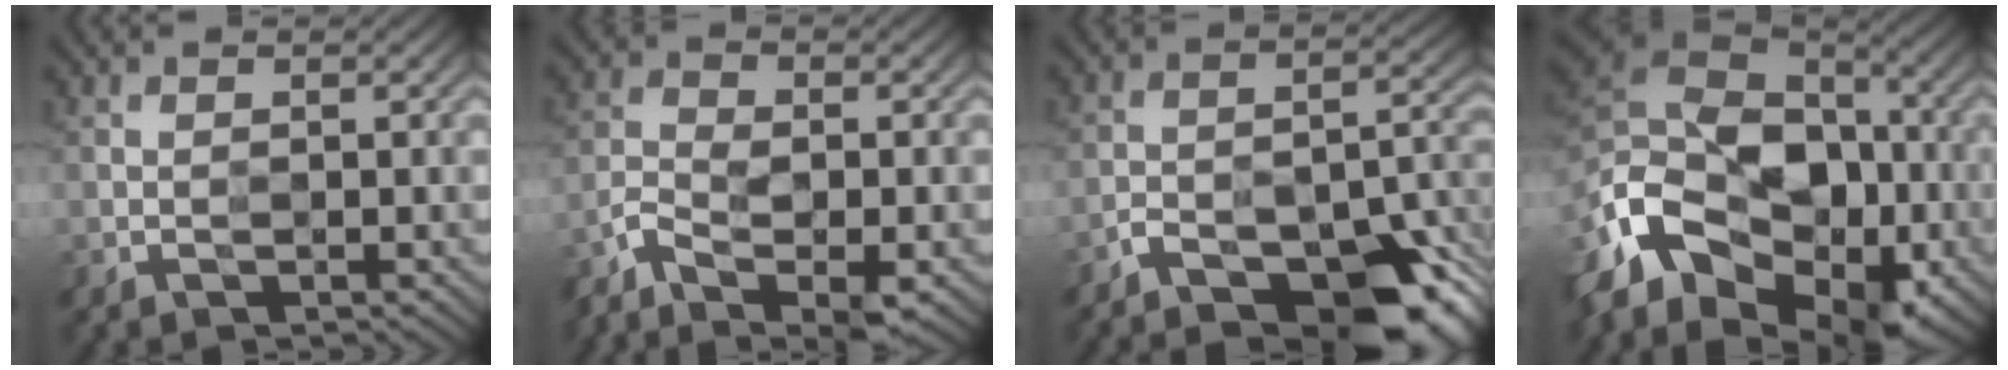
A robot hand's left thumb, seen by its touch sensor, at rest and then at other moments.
{"total": 6.2, "force": [-4.2, 2.1, 4.0], "torque": [-0.082, -0.014, -0.087]}
{"total": 13.3, "force": [-10.0, 5.3, 6.9], "torque": [-0.109, -0.002, -0.154]}
{"total": 17.8, "force": [-7.4, 12.6, 10.2], "torque": [-0.261, -0.010, -0.130]}